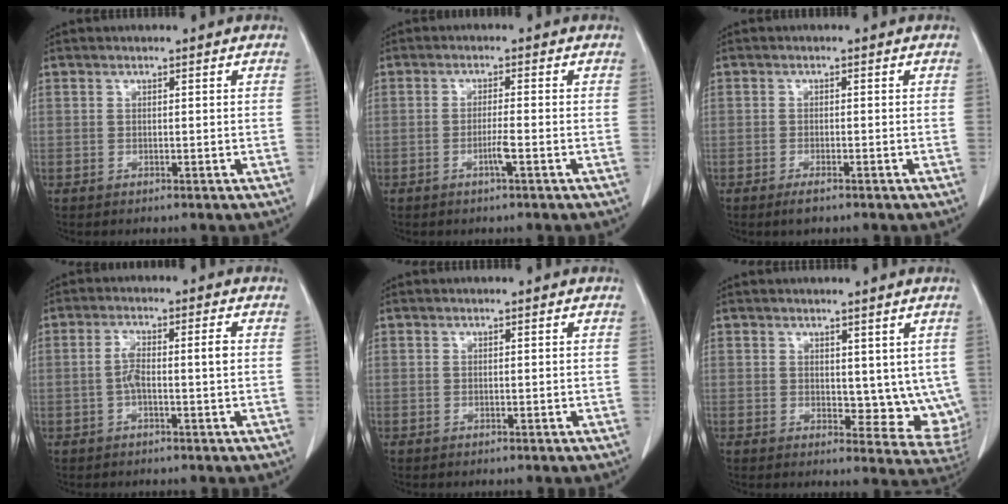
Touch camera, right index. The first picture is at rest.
{"total": 2.5, "force": [-1.1, -0.3, 2.3], "torque": [-0.045, -0.003, -0.021]}
{"total": 1.9, "force": [-1.3, 0.4, 1.2], "torque": [-0.024, -0.003, -0.021]}
{"total": 4.5, "force": [-0.3, 0.7, 4.4], "torque": [-0.087, 0.013, -0.006]}
{"total": 0.0}
{"total": 8.1, "force": [2.2, 4.6, 6.3], "torque": [-0.052, -0.016, 0.036]}